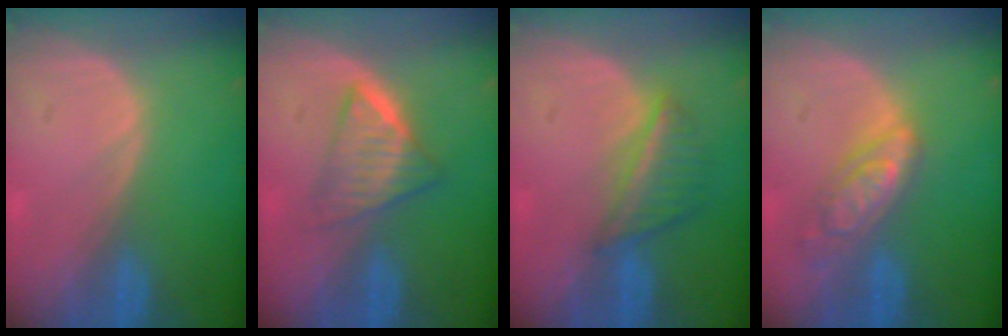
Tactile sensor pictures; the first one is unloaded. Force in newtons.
{"total": 6.3, "press": 5.4, "slide": 3.3}
{"total": 5.6, "press": 5.2, "slide": 2.1}
{"total": 6.4, "press": 5.7, "slide": 3.0}